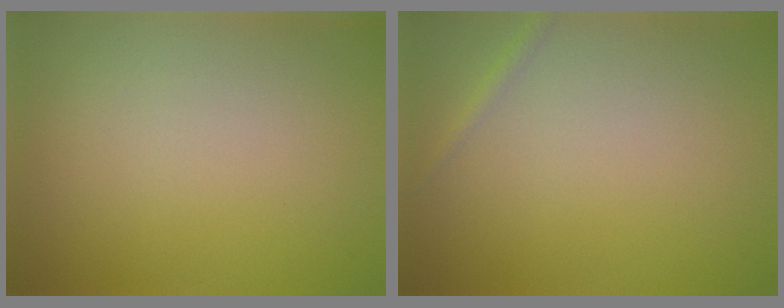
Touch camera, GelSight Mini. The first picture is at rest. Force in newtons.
{"total": 0.8, "press": 0.7, "slide": 0.1}